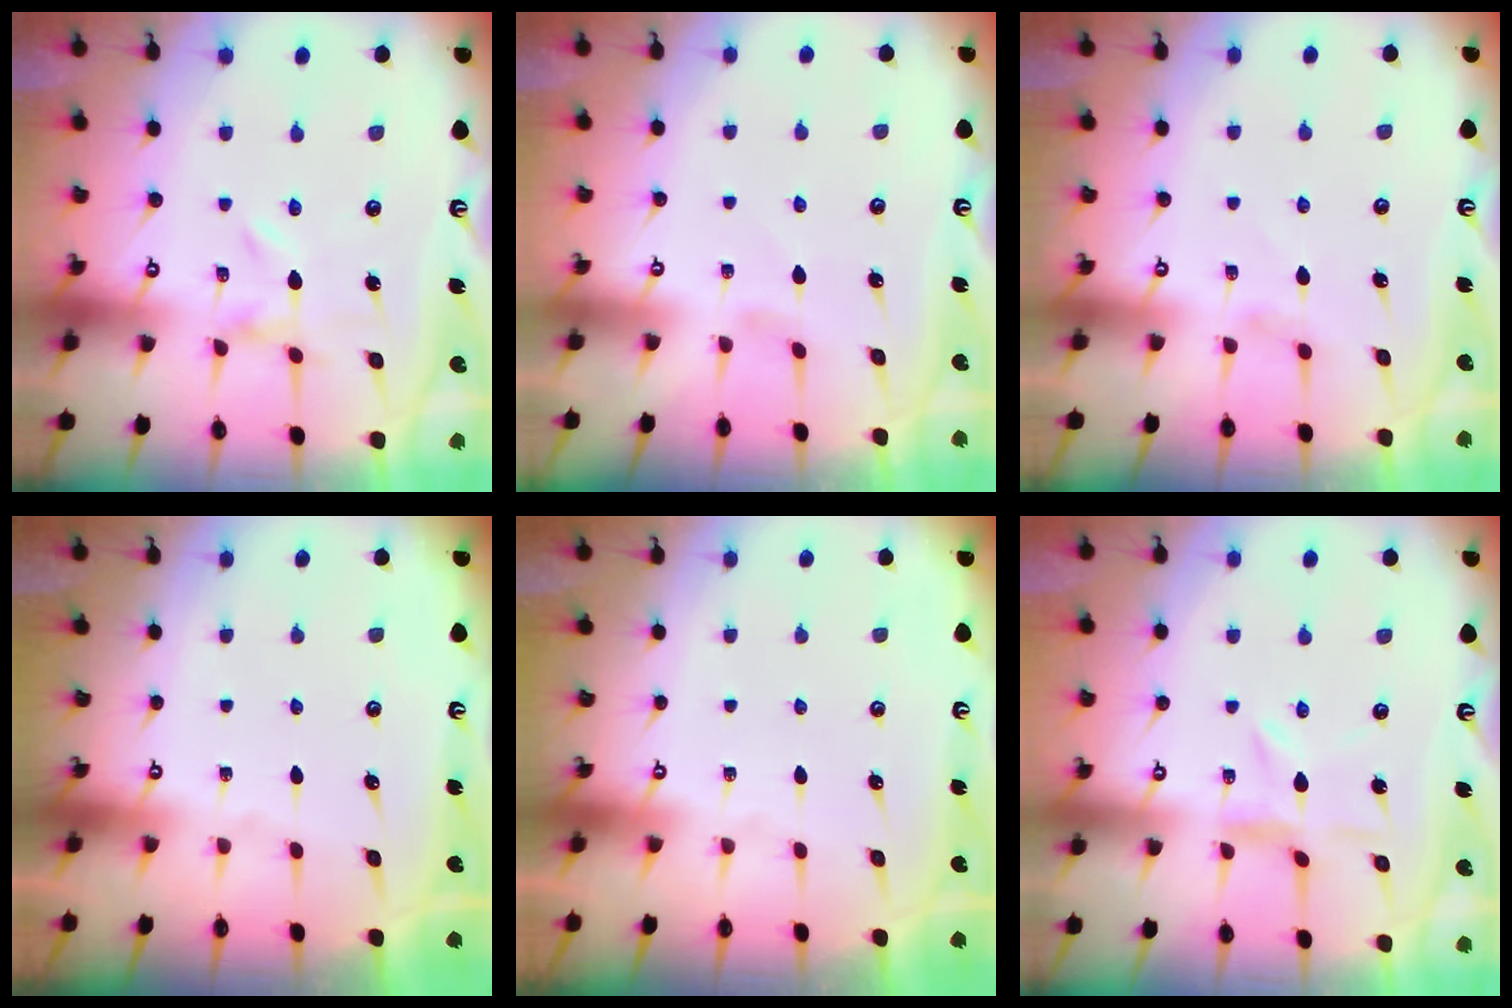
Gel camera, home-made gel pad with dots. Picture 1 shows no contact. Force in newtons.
{"total": 0.0}
{"total": 1.4, "press": 1.4, "slide": 0.3}
{"total": 0.0}
{"total": 0.0}
{"total": 2.8, "press": 2.7, "slide": 0.3}